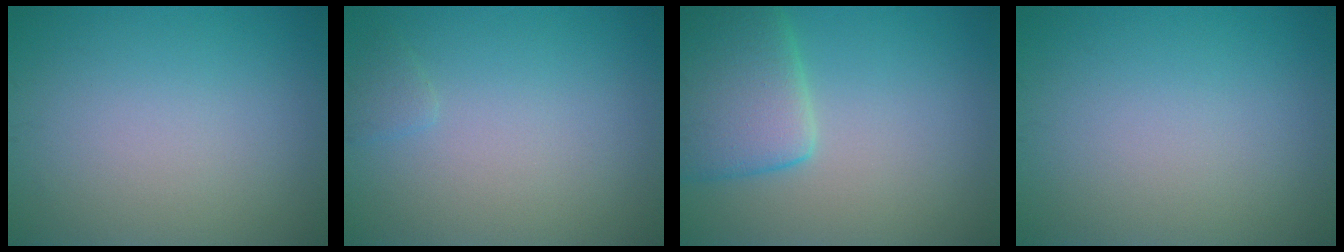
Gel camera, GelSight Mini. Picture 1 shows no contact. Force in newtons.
{"total": 0.8, "press": 0.8, "slide": 0.0}
{"total": 5.7, "press": 5.7, "slide": 0.7}
{"total": 0.0}